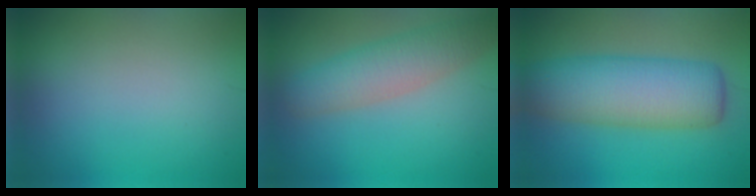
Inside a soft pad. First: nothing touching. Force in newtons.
{"total": 4.7, "press": 4.6, "slide": 0.3}
{"total": 8.7, "press": 8.7, "slide": 0.3}